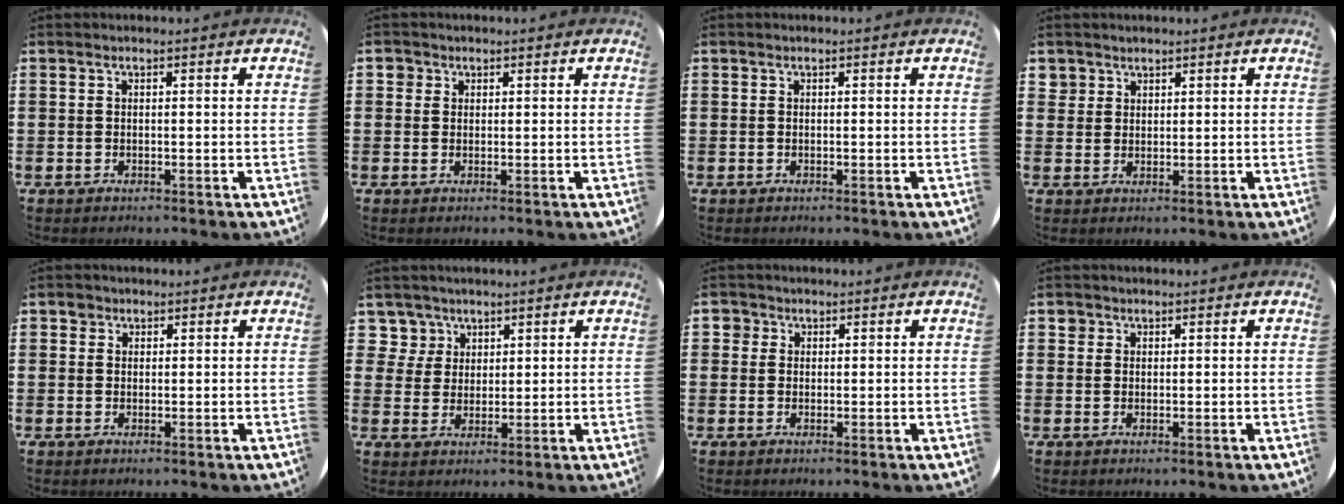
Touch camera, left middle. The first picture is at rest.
{"total": 1.3, "force": [0.9, 0.9, 0.0], "torque": [0.007, 0.001, 0.016]}
{"total": 0.0}
{"total": 2.1, "force": [1.6, 1.3, 0.1], "torque": [0.003, 0.001, 0.031]}
{"total": 1.5, "force": [1.1, 1.0, 0.1], "torque": [0.013, -0.002, 0.018]}
{"total": 4.1, "force": [2.5, 3.3, 0.2], "torque": [-0.014, 0.009, 0.046]}
{"total": 1.6, "force": [1.0, 1.2, 0.1], "torque": [0.004, 0.004, 0.017]}
{"total": 1.3, "force": [1.0, 0.9, -0.1], "torque": [0.008, -0.001, 0.019]}